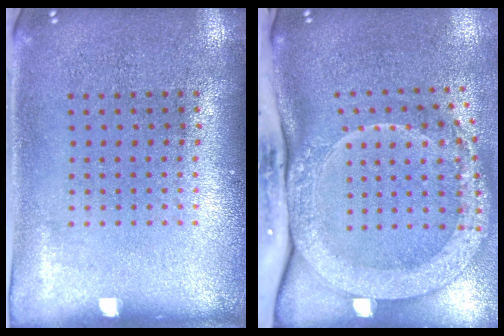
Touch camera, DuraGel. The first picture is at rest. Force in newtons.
{"total": 3.3, "press": 2.3, "slide": 2.4}